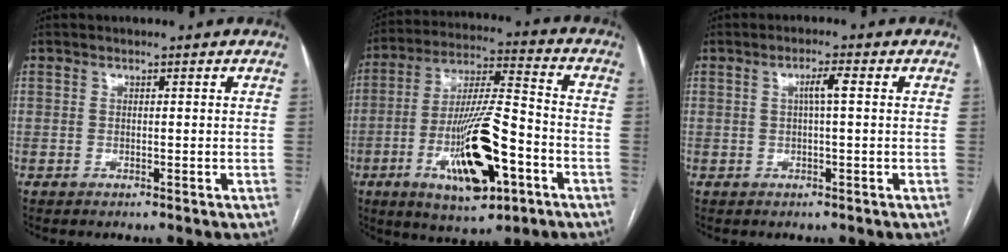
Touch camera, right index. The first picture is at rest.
{"total": 17.4, "force": [-6.4, 4.1, 15.7], "torque": [-0.294, -0.006, -0.099]}
{"total": 2.5, "force": [0.4, 0.0, 2.5], "torque": [-0.043, 0.004, 0.006]}